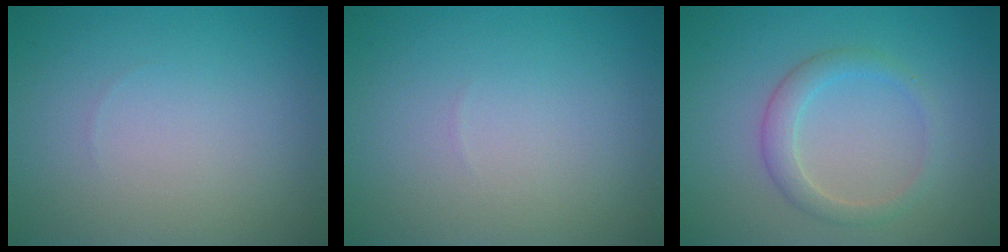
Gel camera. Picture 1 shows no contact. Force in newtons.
{"total": 0.0}
{"total": 2.2, "press": 2.2, "slide": 0.1}